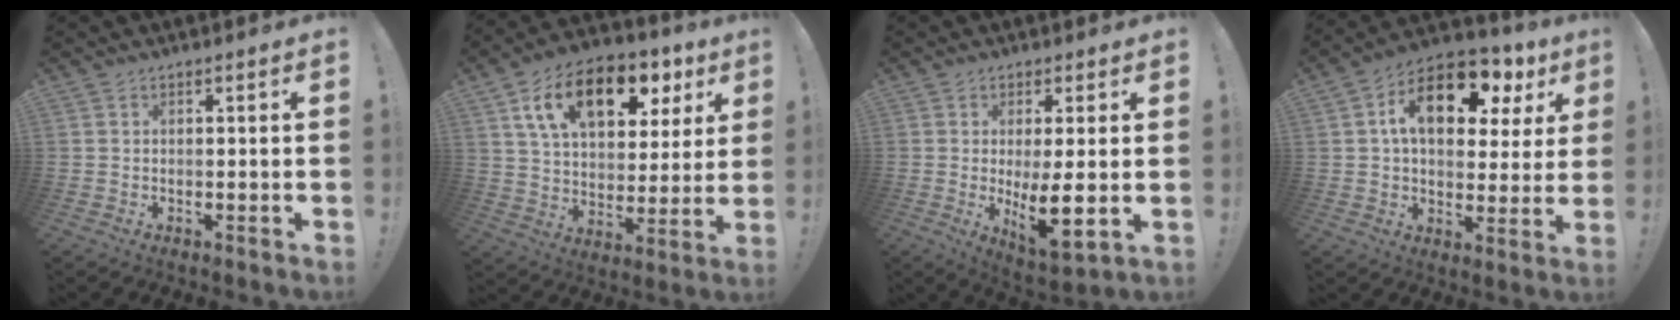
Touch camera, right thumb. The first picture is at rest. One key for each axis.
{"total": 18.2, "fx": 9.1, "fy": 10.6, "fz": 11.7, "tx": -0.193, "ty": -0.033, "tz": 0.158}
{"total": 9.7, "fx": 0.0, "fy": 2.6, "fz": 9.3, "tx": -0.146, "ty": -0.025, "tz": 0.004}
{"total": 17.3, "fx": 7.1, "fy": 9.5, "fz": 12.6, "tx": -0.200, "ty": -0.026, "tz": 0.118}